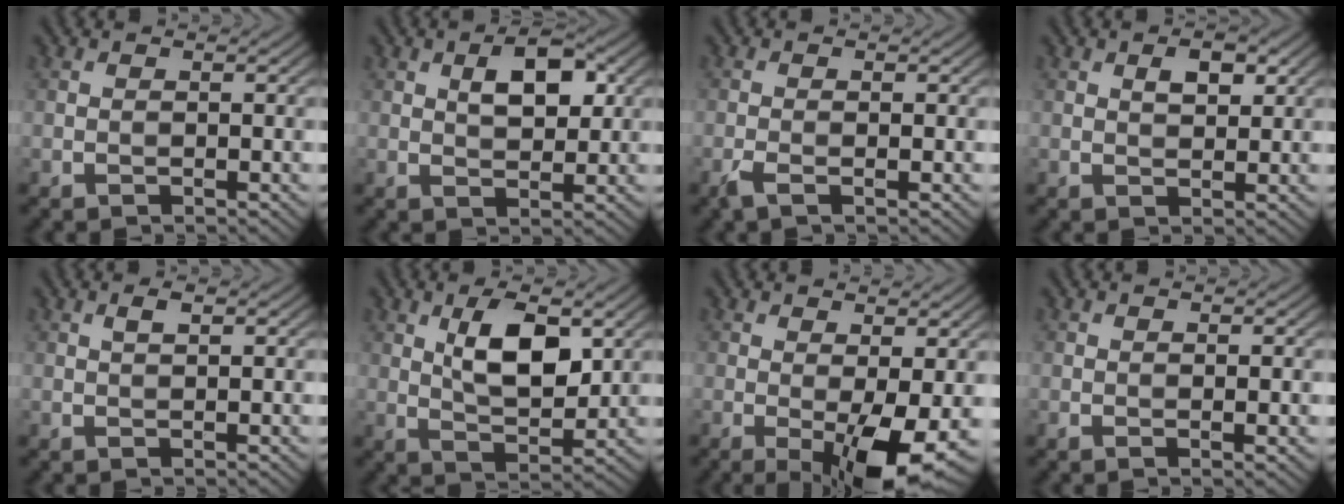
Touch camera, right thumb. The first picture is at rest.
{"total": 5.3, "force": [1.7, 2.7, 4.3], "torque": [-0.069, 0.002, 0.026]}
{"total": 1.6, "force": [-0.8, 0.2, 1.3], "torque": [-0.034, 0.001, -0.022]}
{"total": 2.7, "force": [1.2, 1.4, 2.0], "torque": [-0.032, 0.001, 0.019]}
{"total": 1.3, "force": [0.6, 0.3, 1.1], "torque": [-0.024, 0.002, 0.011]}
{"total": 7.8, "force": [2.6, 3.5, 6.4], "torque": [-0.118, -0.002, 0.047]}
{"total": 8.4, "force": [-2.3, 2.3, 7.7], "torque": [-0.124, -0.007, -0.027]}
{"total": 1.2, "force": [0.0, 0.1, 1.2], "torque": [-0.023, -0.002, -0.001]}